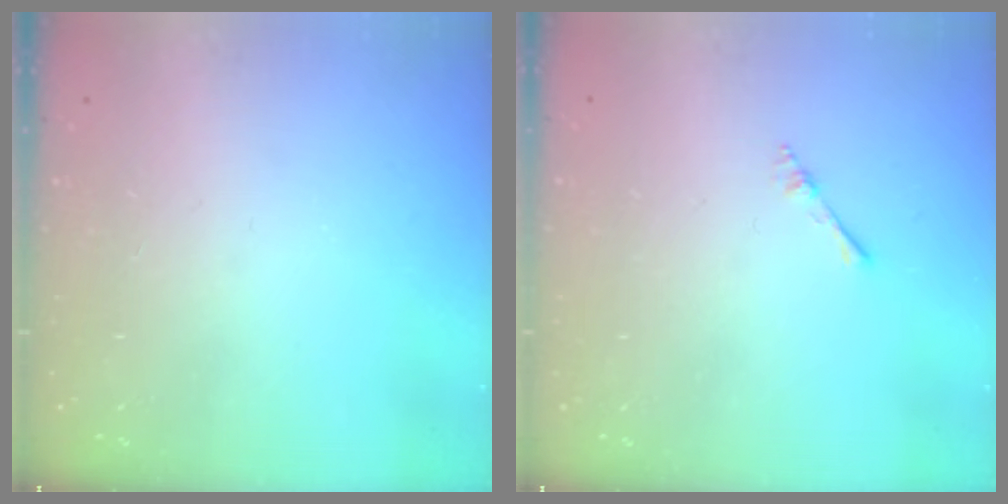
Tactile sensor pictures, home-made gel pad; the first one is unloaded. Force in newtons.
{"total": 2.2, "press": 2.2, "slide": 0.3}